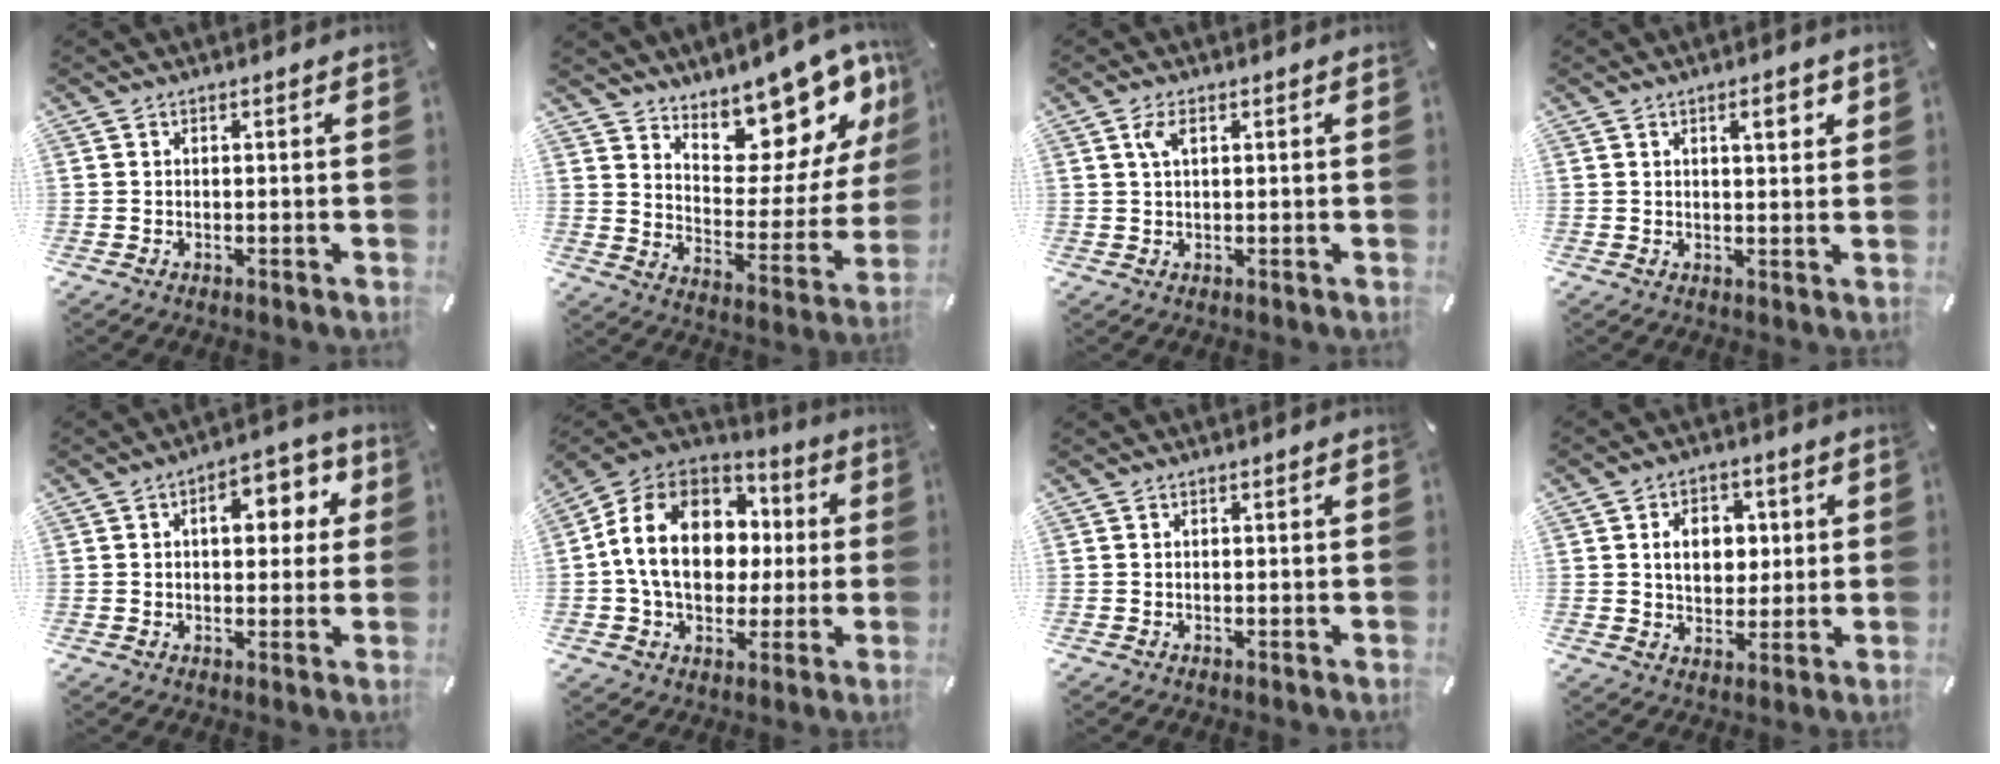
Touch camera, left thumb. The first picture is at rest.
{"total": 14.2, "force": [12.6, 5.3, 3.7], "torque": [-0.037, -0.133, 0.214]}
{"total": 2.5, "force": [0.9, 0.9, 2.2], "torque": [-0.045, 0.007, 0.014]}
{"total": 4.5, "force": [2.2, 1.3, 3.7], "torque": [-0.054, -0.005, 0.031]}
{"total": 10.0, "force": [2.3, 6.0, 7.7], "torque": [-0.091, -0.004, 0.029]}
{"total": 18.4, "force": [1.3, 14.5, 11.3], "torque": [-0.235, 0.010, 0.026]}
{"total": 0.0}
{"total": 9.1, "force": [1.5, 7.1, 5.6], "torque": [-0.082, 0.005, 0.023]}